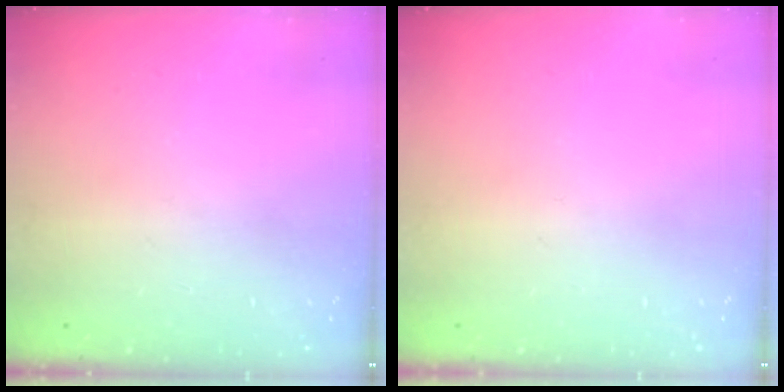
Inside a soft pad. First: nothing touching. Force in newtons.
{"total": 0.0}